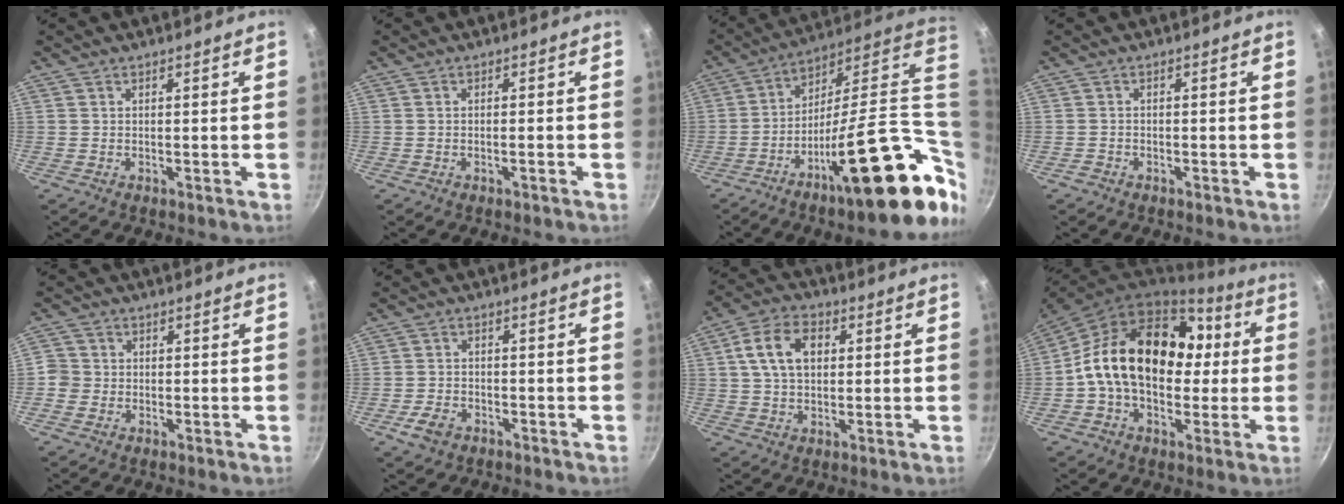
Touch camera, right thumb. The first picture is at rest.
{"total": 1.0, "force": [-0.6, 0.1, 0.8], "torque": [-0.021, 0.005, -0.011]}
{"total": 29.2, "force": [-4.8, 9.1, 27.3], "torque": [-0.349, 0.002, -0.078]}
{"total": 1.1, "force": [-0.9, 0.6, 0.2], "torque": [-0.015, 0.013, -0.019]}
{"total": 3.6, "force": [-1.0, 3.4, 0.8], "torque": [0.006, 0.012, -0.025]}
{"total": 4.3, "force": [-2.4, 2.8, 2.3], "torque": [-0.043, 0.019, -0.044]}
{"total": 10.1, "force": [2.1, 6.9, 7.1], "torque": [-0.110, 0.015, 0.027]}
{"total": 22.5, "force": [1.7, 15.9, 15.7], "torque": [-0.232, 0.044, 0.020]}